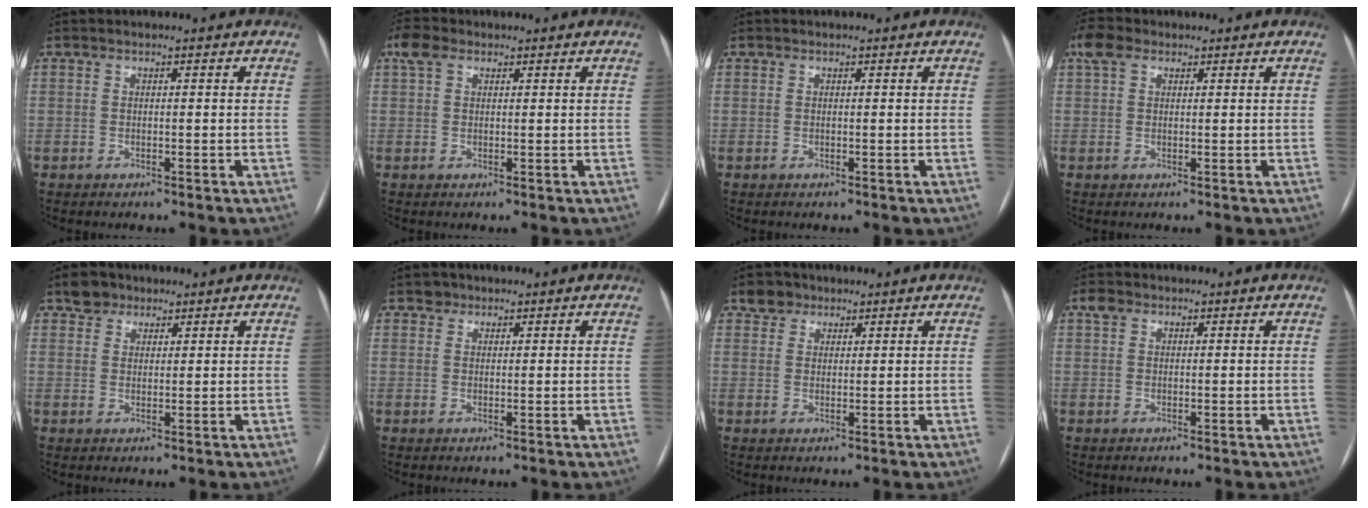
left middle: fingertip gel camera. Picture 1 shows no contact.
{"total": 3.0, "force": [1.7, 1.9, 1.7], "torque": [-0.044, 0.025, 0.036]}
{"total": 0.0}
{"total": 3.5, "force": [2.0, 2.1, 1.9], "torque": [-0.048, 0.027, 0.042]}
{"total": 3.2, "force": [2.3, 2.2, 0.4], "torque": [-0.005, 0.011, 0.035]}
{"total": 1.4, "force": [1.0, 1.0, -0.1], "torque": [0.010, 0.002, 0.010]}
{"total": 3.0, "force": [2.1, 2.1, 0.3], "torque": [-0.004, 0.011, 0.031]}
{"total": 1.6, "force": [0.9, 1.2, 0.6], "torque": [-0.012, 0.015, 0.015]}